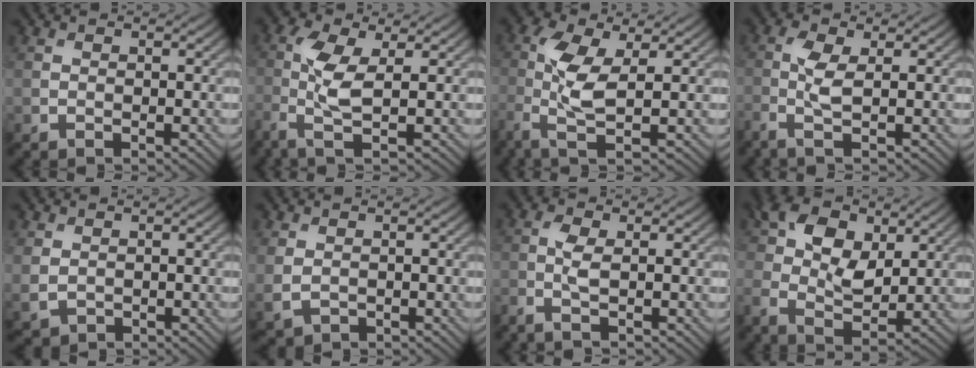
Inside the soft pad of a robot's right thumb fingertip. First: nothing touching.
{"total": 5.6, "force": [-0.6, 1.6, 5.3], "torque": [-0.136, 0.004, -0.018]}
{"total": 7.0, "force": [-0.4, 2.4, 6.5], "torque": [-0.161, 0.007, -0.018]}
{"total": 3.0, "force": [-0.4, 0.5, 3.0], "torque": [-0.072, 0.002, -0.016]}
{"total": 2.3, "force": [0.4, 1.8, 1.3], "torque": [-0.041, -0.008, 0.013]}
{"total": 2.4, "force": [0.2, 1.8, 1.6], "torque": [-0.050, -0.009, 0.009]}
{"total": 2.2, "force": [-0.5, 0.3, 2.1], "torque": [-0.051, 0.003, -0.018]}
{"total": 8.2, "force": [2.2, 5.3, 5.8], "torque": [-0.121, 0.000, 0.037]}